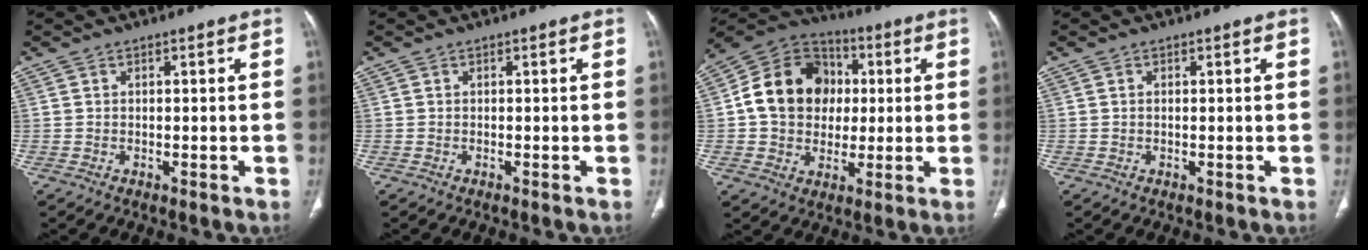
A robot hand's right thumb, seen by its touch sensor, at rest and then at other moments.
{"total": 0.0}
{"total": 16.4, "force": [1.4, 13.6, 9.0], "torque": [-0.128, 0.023, 0.020]}
{"total": 0.0}